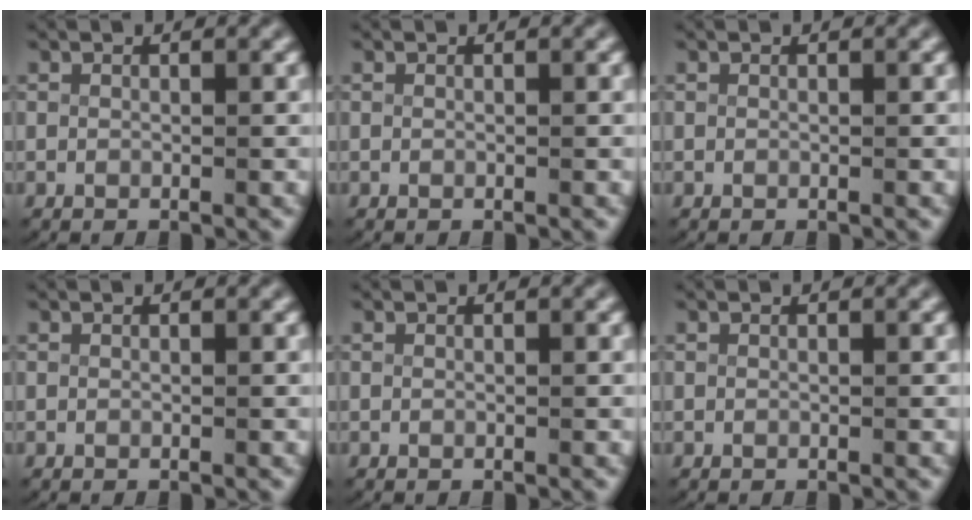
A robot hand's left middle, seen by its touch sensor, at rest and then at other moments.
{"total": 0.0}
{"total": 0.0}
{"total": 0.0}
{"total": 0.0}
{"total": 0.0}